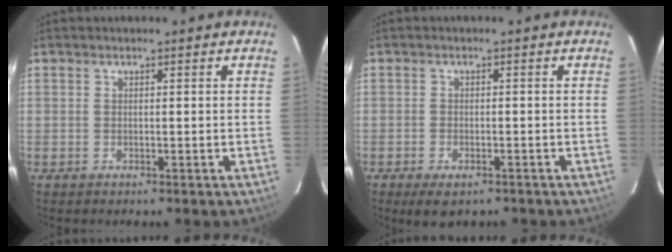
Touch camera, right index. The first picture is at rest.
{"total": 4.9, "force": [-3.3, 2.2, 2.8], "torque": [-0.061, -0.018, -0.050]}